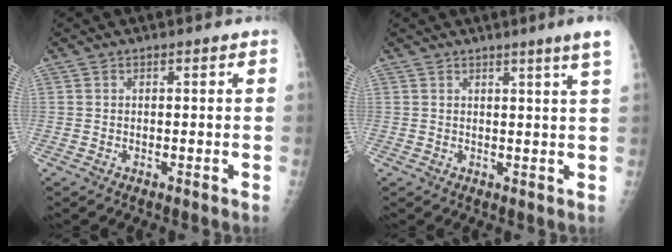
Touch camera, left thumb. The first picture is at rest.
{"total": 4.4, "force": [2.7, -1.1, 3.3], "torque": [-0.046, -0.015, 0.035]}